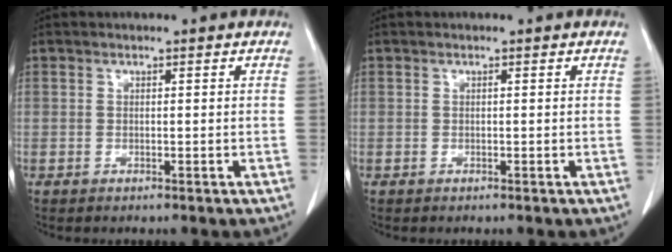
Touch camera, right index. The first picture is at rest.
{"total": 0.0}